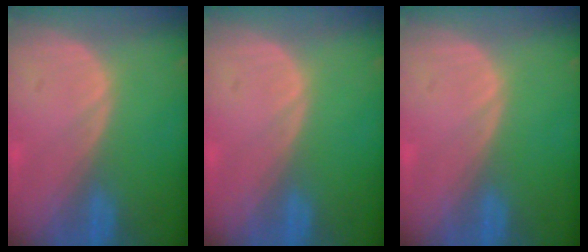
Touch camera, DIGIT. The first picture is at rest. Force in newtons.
{"total": 0.0}
{"total": 0.0}